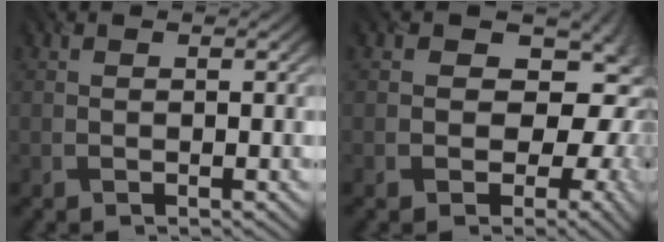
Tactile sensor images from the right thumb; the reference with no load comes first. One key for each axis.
{"total": 12.3, "fx": -1.7, "fy": 10.2, "fz": 6.7, "tx": -0.077, "ty": 0.020, "tz": -0.039}